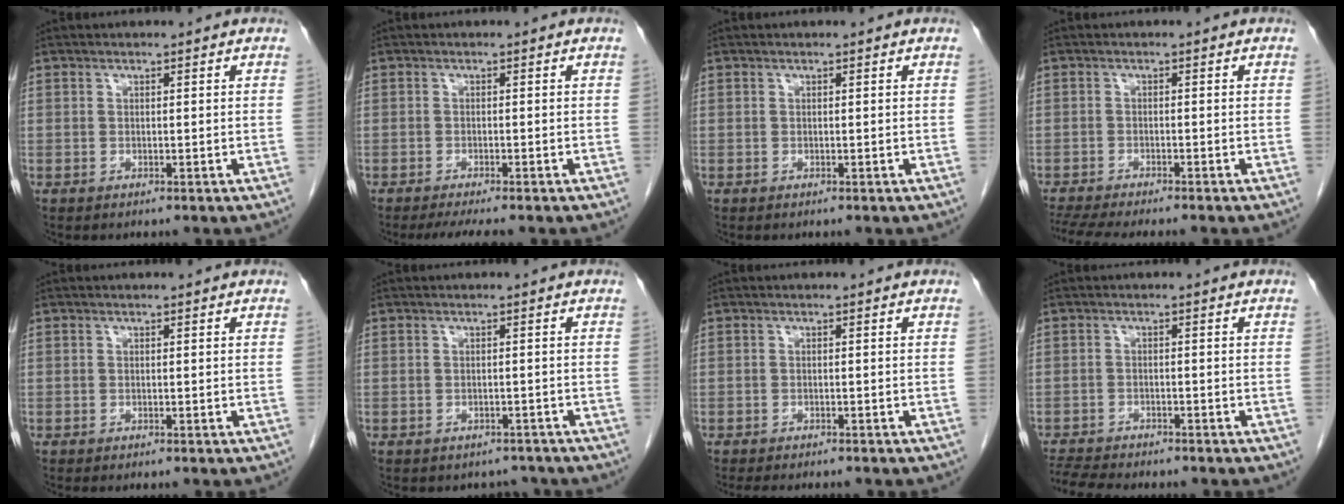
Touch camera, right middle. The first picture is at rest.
{"total": 4.6, "force": [-3.9, 0.3, 2.6], "torque": [-0.033, -0.009, -0.058]}
{"total": 0.0}
{"total": 9.5, "force": [-8.3, 0.5, 4.7], "torque": [-0.062, -0.012, -0.128]}
{"total": 3.0, "force": [-2.6, 0.5, 1.4], "torque": [-0.019, -0.004, -0.028]}
{"total": 4.2, "force": [-3.7, 2.0, 0.1], "torque": [0.002, 0.008, -0.044]}
{"total": 8.3, "force": [-7.3, 1.6, 3.6], "torque": [-0.045, -0.006, -0.095]}
{"total": 9.5, "force": [-8.6, 1.7, 3.7], "torque": [-0.062, -0.005, -0.129]}